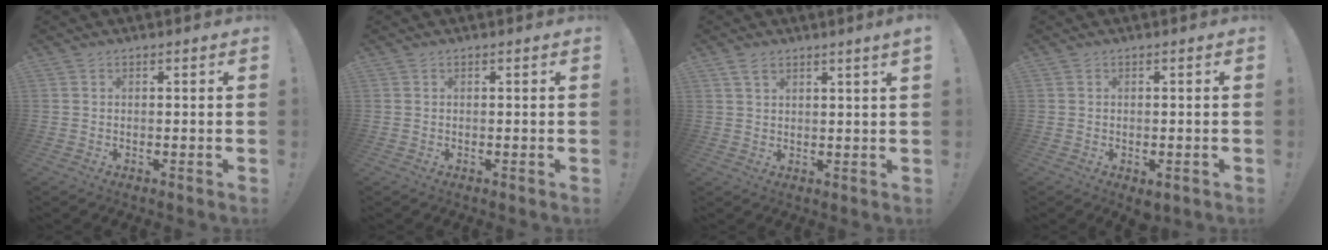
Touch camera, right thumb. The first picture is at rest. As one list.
[{"total": 0.0}, {"total": 3.4, "force": [2.2, 0.1, 2.5], "torque": [-0.045, -0.008, 0.038]}, {"total": 1.6, "force": [-0.5, 1.0, 1.1], "torque": [-0.021, 0.008, -0.004]}]